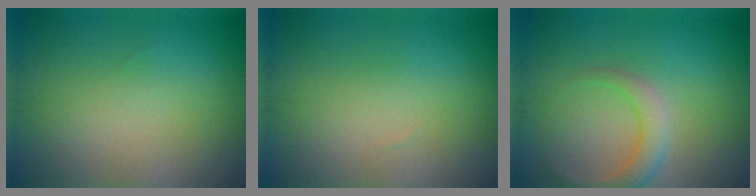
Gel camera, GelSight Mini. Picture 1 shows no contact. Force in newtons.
{"total": 0.0}
{"total": 2.9, "press": 2.9, "slide": 0.1}